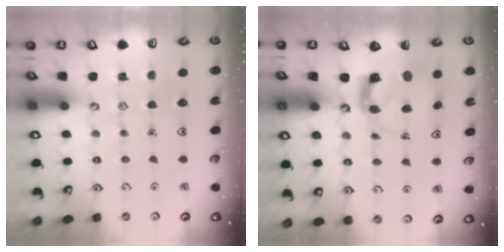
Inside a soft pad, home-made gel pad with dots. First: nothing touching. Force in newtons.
{"total": 3.8, "press": 3.8, "slide": 0.3}